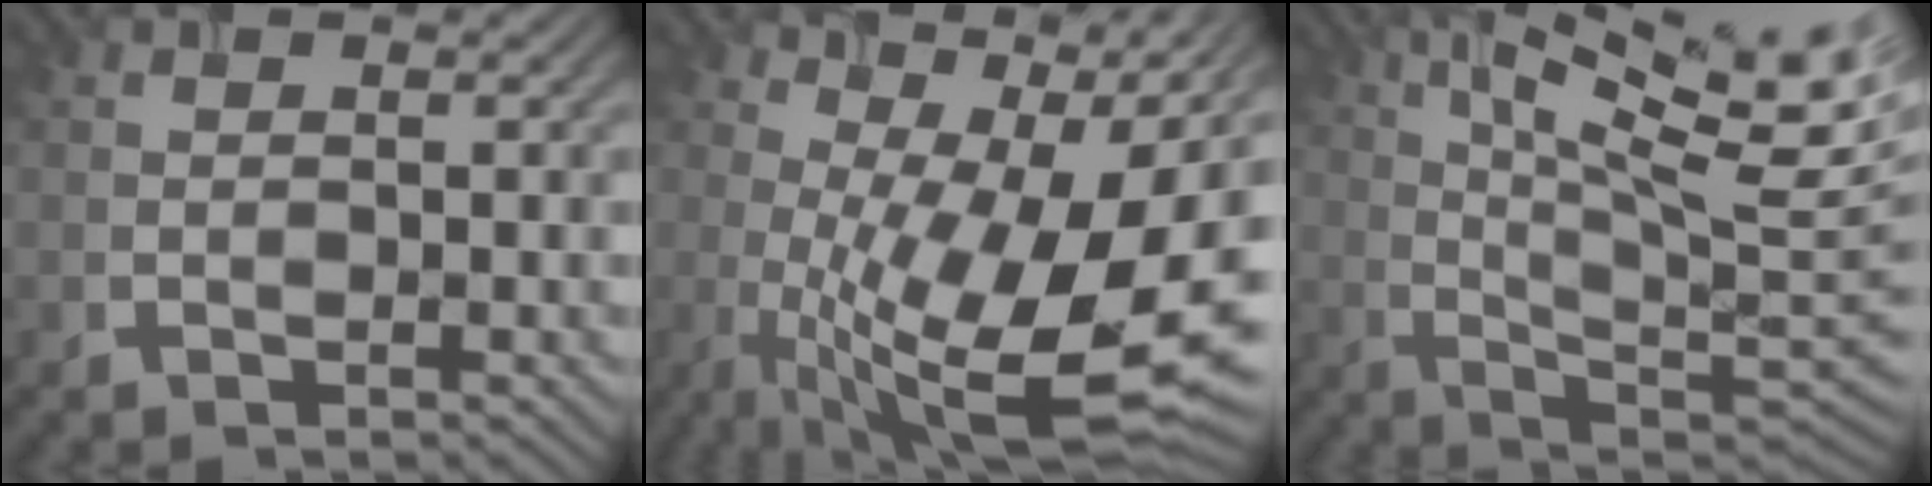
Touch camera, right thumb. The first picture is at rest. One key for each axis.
{"total": 15.5, "fx": 0.5, "fy": 5.9, "fz": 14.3, "tx": -0.214, "ty": 0.004, "tz": 0.023}
{"total": 16.7, "fx": 7.0, "fy": 4.5, "fz": 14.5, "tx": -0.231, "ty": 0.011, "tz": 0.111}